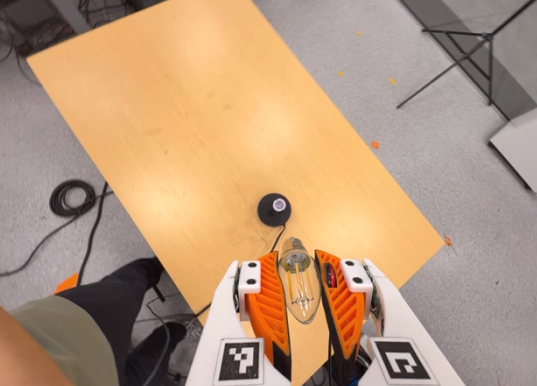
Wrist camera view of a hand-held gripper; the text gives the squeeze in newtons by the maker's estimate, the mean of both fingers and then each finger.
{"total": 21.0, "left": 23.1, "right": 19.0}